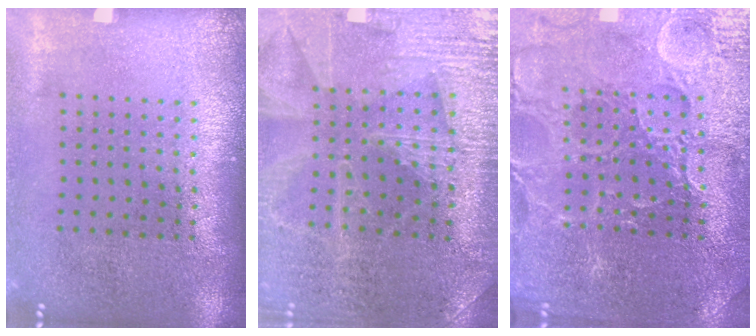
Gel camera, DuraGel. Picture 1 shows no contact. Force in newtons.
{"total": 3.0, "press": 2.9, "slide": 0.4}
{"total": 3.3, "press": 3.2, "slide": 0.5}